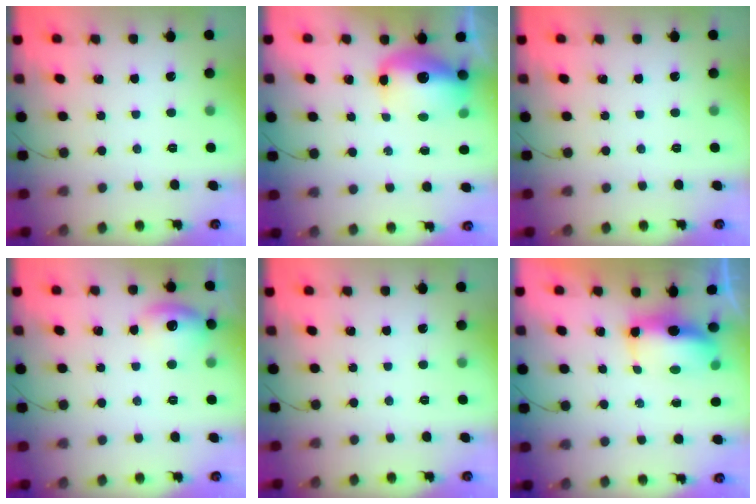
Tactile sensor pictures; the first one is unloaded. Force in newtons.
{"total": 12.3, "press": 12.0, "slide": 2.7}
{"total": 0.0}
{"total": 9.5, "press": 9.4, "slide": 1.3}
{"total": 0.0}
{"total": 7.4, "press": 7.3, "slide": 1.4}